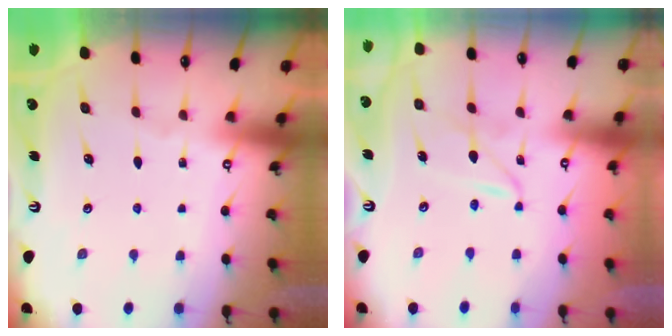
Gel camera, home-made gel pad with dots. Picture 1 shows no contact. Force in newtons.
{"total": 2.9, "press": 2.9, "slide": 0.3}